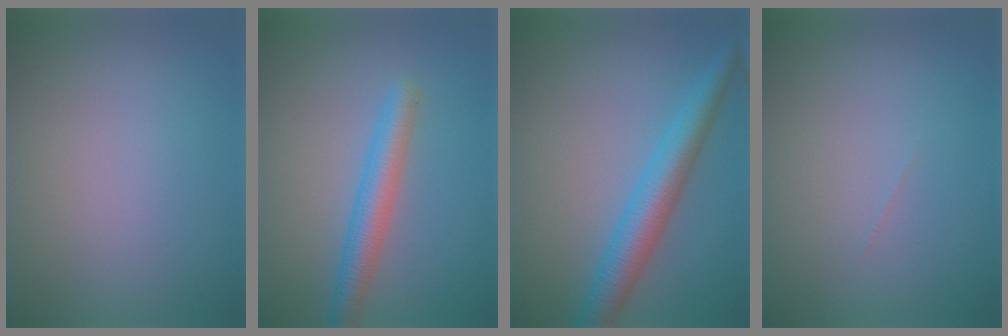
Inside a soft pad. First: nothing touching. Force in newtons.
{"total": 3.3, "press": 3.3, "slide": 0.1}
{"total": 4.9, "press": 4.9, "slide": 0.1}
{"total": 0.0}